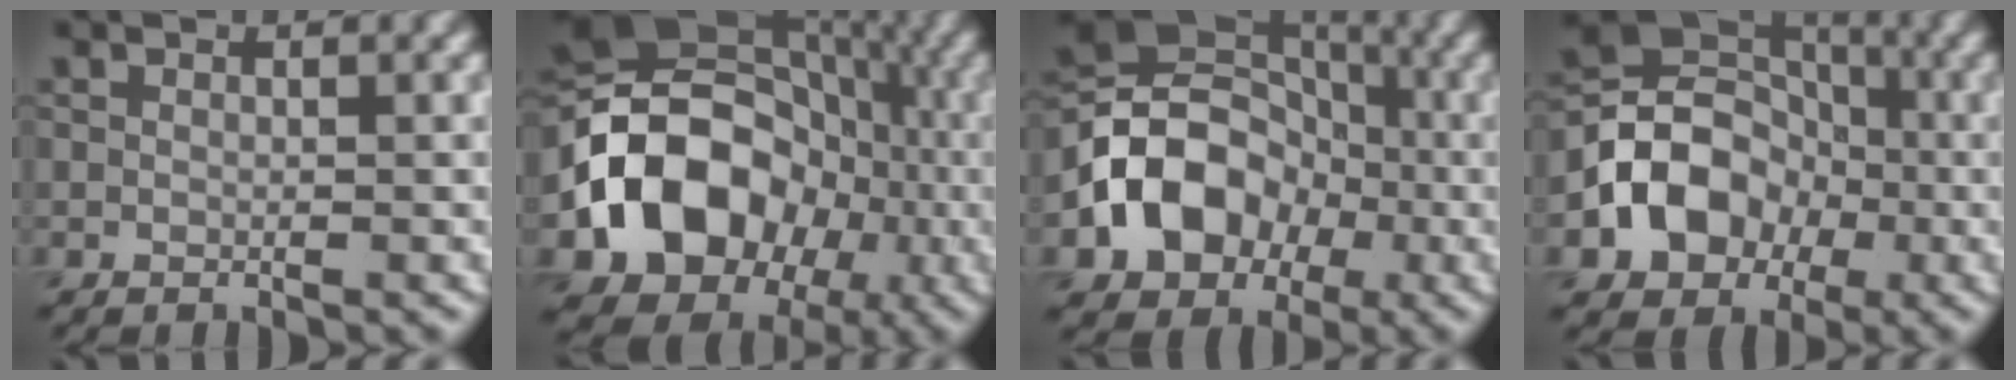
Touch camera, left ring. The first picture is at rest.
{"total": 13.7, "force": [-3.4, 10.8, 7.8], "torque": [-0.123, 0.010, -0.073]}
{"total": 9.6, "force": [-2.8, 7.4, 5.5], "torque": [-0.076, 0.003, -0.055]}
{"total": 7.8, "force": [-2.3, 6.1, 4.2], "torque": [-0.051, 0.007, -0.047]}